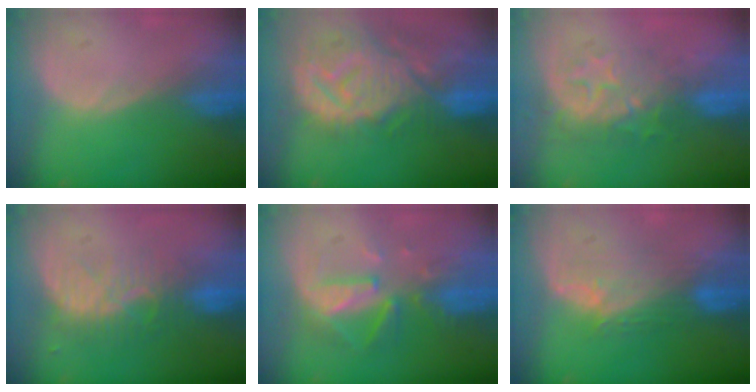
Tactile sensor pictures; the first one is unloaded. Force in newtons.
{"total": 13.6, "press": 11.8, "slide": 6.7}
{"total": 9.0, "press": 8.0, "slide": 4.2}
{"total": 8.3, "press": 7.3, "slide": 3.8}
{"total": 8.1, "press": 7.4, "slide": 3.2}
{"total": 5.7, "press": 5.6, "slide": 0.6}